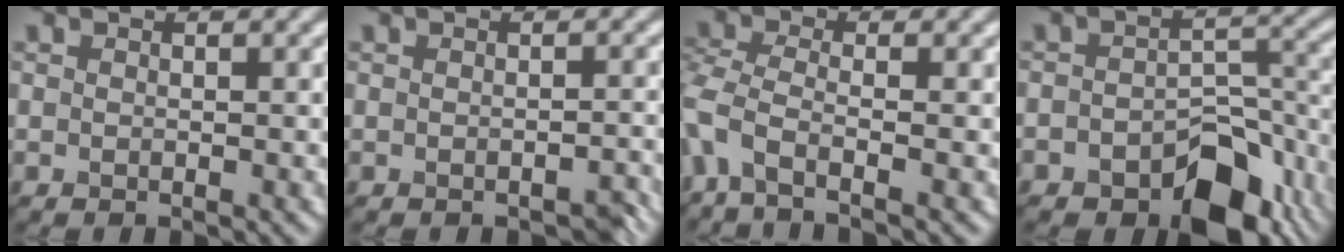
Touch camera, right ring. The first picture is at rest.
{"total": 0.8, "force": [-0.7, 0.2, 0.4], "torque": [-0.007, 0.001, -0.007]}
{"total": 4.3, "force": [-2.3, 1.8, 3.1], "torque": [-0.077, -0.007, -0.061]}
{"total": 9.3, "force": [-5.4, 5.0, 5.6], "torque": [-0.070, -0.016, -0.082]}